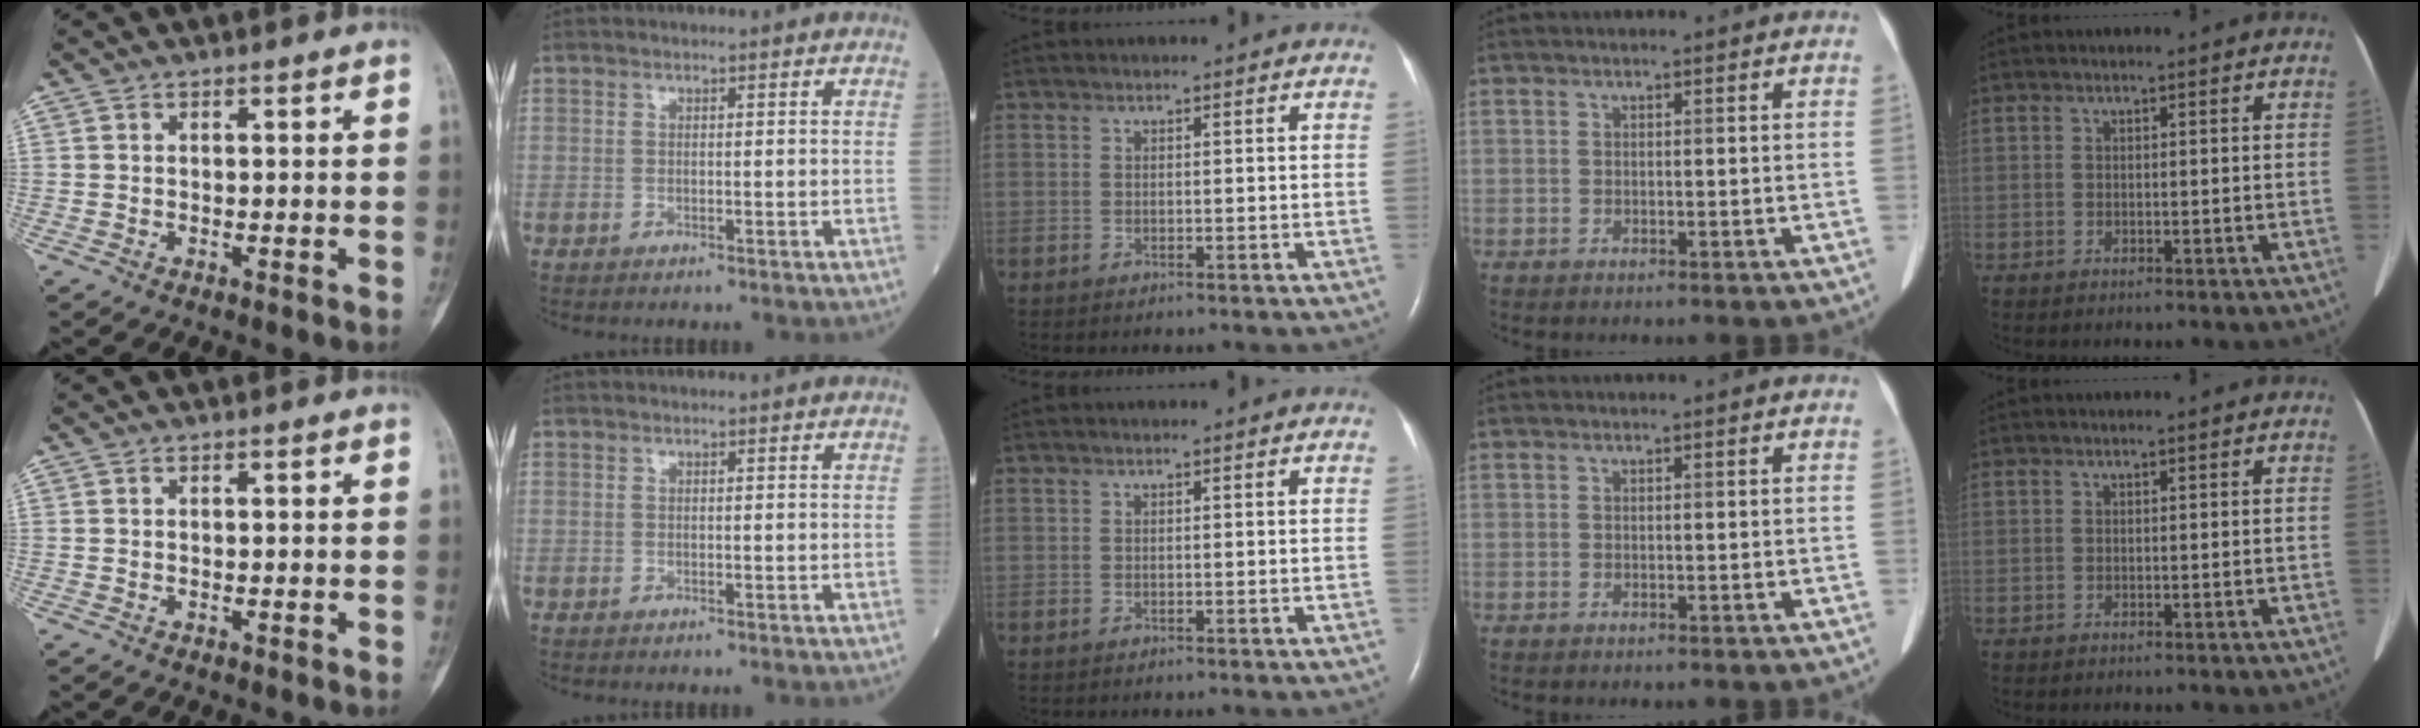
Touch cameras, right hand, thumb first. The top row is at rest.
{}